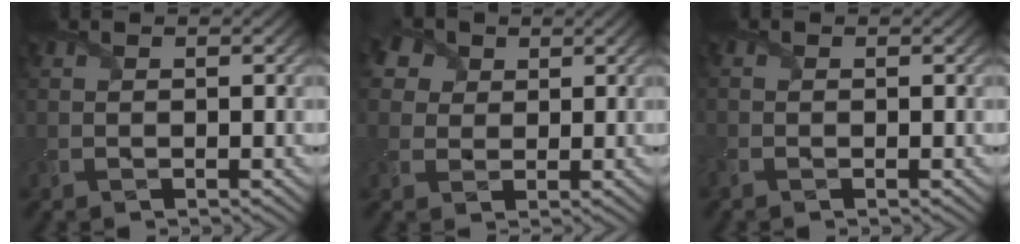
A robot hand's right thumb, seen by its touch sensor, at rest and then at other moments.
{"total": 6.6, "force": [3.4, 4.8, 3.1], "torque": [-0.102, 0.025, 0.047]}
{"total": 1.2, "force": [-0.5, 0.8, 0.7], "torque": [-0.019, -0.005, -0.012]}